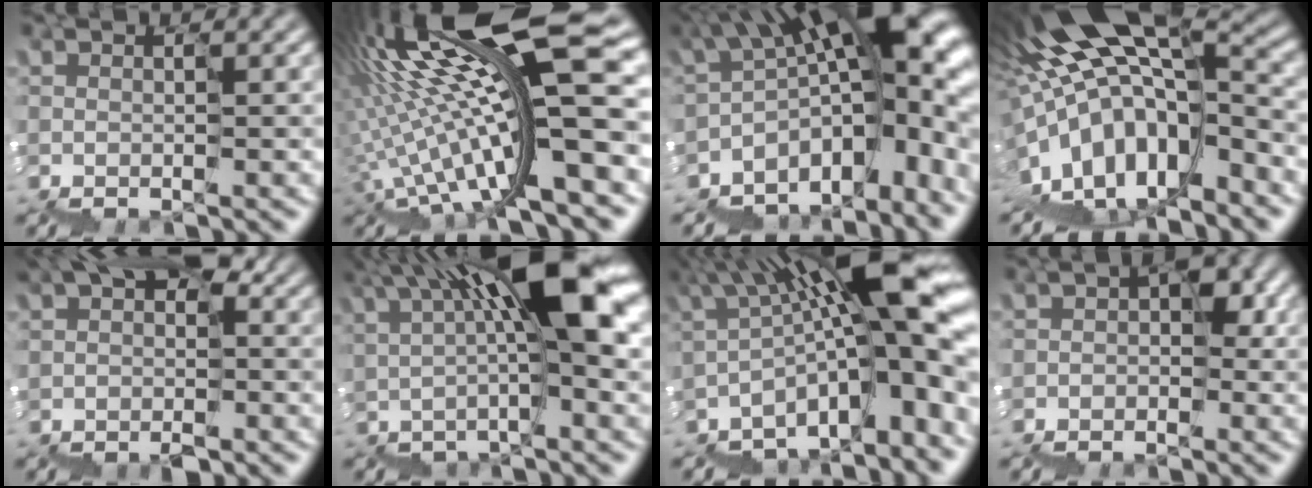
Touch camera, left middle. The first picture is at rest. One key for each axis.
{"total": 15.5, "fx": 1.4, "fy": 2.9, "fz": 15.1, "tx": -0.257, "ty": 0.021, "tz": 0.021}
{"total": 13.1, "fx": -3.8, "fy": 6.5, "fz": 10.7, "tx": -0.152, "ty": 0.027, "tz": -0.056}
{"total": 13.1, "fx": -2.5, "fy": 5.2, "fz": 11.7, "tx": -0.216, "ty": 0.036, "tz": -0.034}
{"total": 5.3, "fx": 0.8, "fy": 3.0, "fz": 4.3, "tx": -0.064, "ty": 0.022, "tz": 0.012}
{"total": 9.6, "fx": 3.2, "fy": 2.7, "fz": 8.7, "tx": -0.135, "ty": 0.035, "tz": 0.050}
{"total": 12.6, "fx": 0.2, "fy": 3.2, "fz": 12.2, "tx": -0.184, "ty": 0.031, "tz": 0.008}
{"total": 2.3, "fx": -0.4, "fy": 1.3, "fz": 1.8, "tx": -0.045, "ty": 0.013, "tz": -0.013}